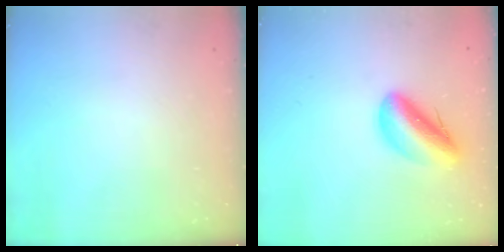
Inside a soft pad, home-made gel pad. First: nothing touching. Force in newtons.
{"total": 11.5, "press": 11.0, "slide": 3.5}